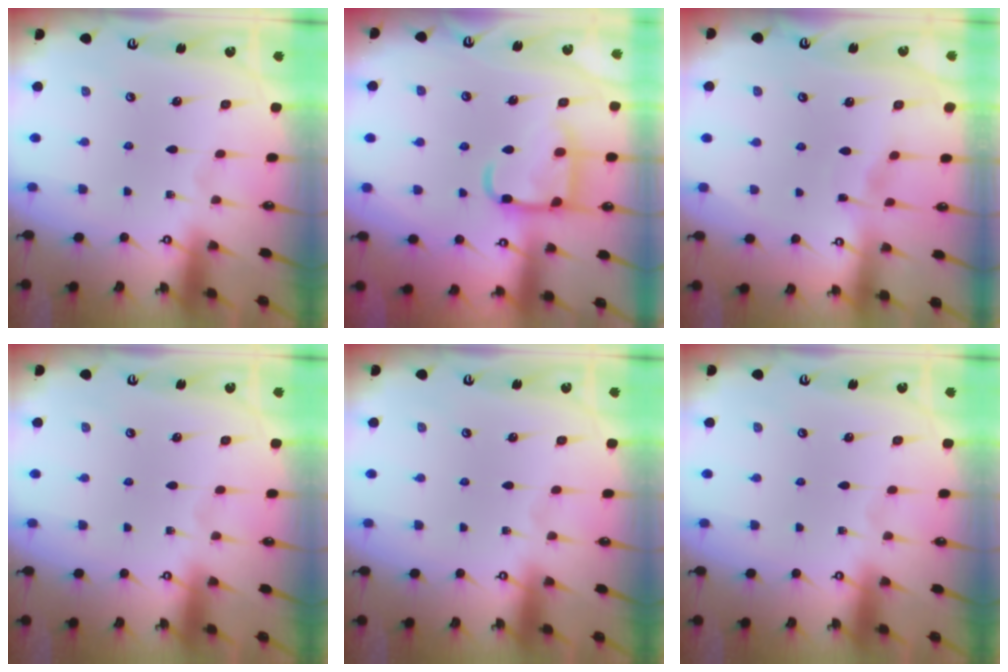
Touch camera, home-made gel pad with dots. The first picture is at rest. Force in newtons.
{"total": 15.1, "press": 15.0, "slide": 1.5}
{"total": 2.7, "press": 2.7, "slide": 0.3}
{"total": 0.0}
{"total": 0.0}
{"total": 0.0}